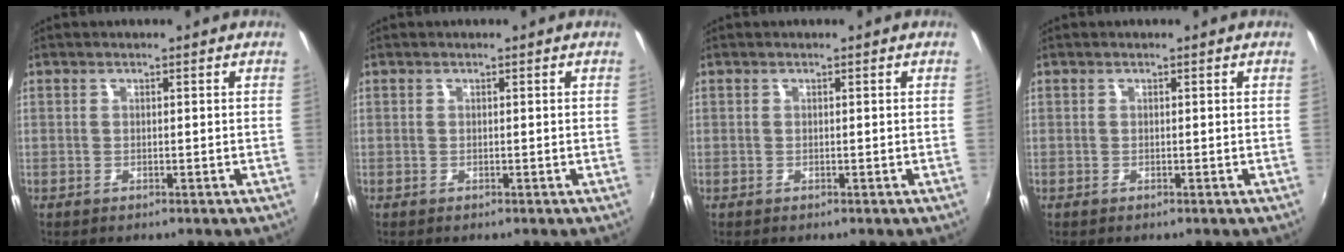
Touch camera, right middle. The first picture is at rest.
{"total": 0.0}
{"total": 0.0}
{"total": 0.0}